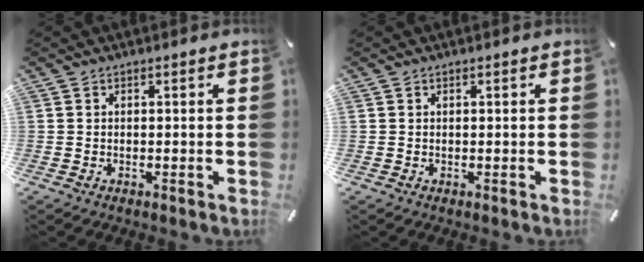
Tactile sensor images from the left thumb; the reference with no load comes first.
{"total": 0.0}